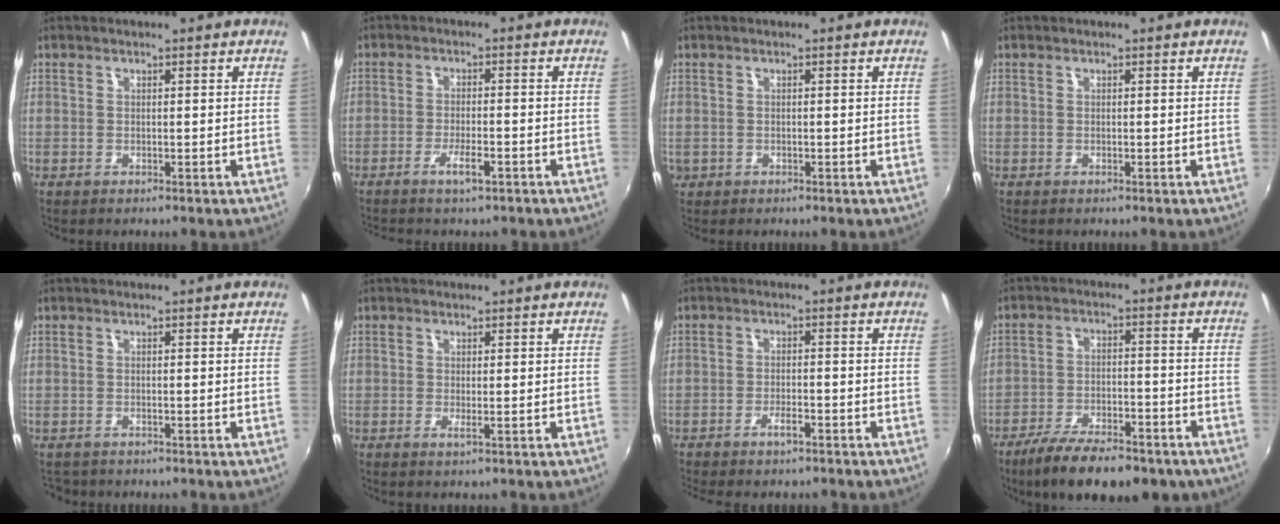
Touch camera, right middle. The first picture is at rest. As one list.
[{"total": 3.5, "force": [-2.4, 0.6, 2.4], "torque": [-0.057, -0.001, -0.045]}, {"total": 1.4, "force": [-0.3, 1.2, 0.4], "torque": [-0.009, -0.003, -0.005]}, {"total": 0.0}, {"total": 2.5, "force": [-2.2, 1.1, 0.7], "torque": [-0.019, -0.011, -0.033]}, {"total": 0.9, "force": [-0.2, -0.3, 0.9], "torque": [-0.016, -0.002, -0.003]}, {"total": 3.1, "force": [-2.5, 0.8, 1.7], "torque": [-0.044, 0.002, -0.044]}, {"total": 17.1, "force": [-12.6, 6.0, 9.8], "torque": [-0.185, -0.035, -0.186]}]